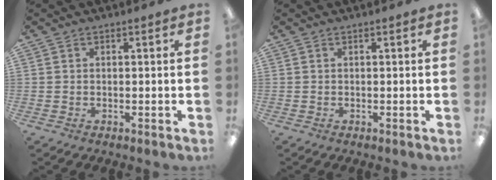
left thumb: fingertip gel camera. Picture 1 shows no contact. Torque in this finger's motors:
{"motor_torque": [-0.03, -0.03, -0.07, 0.09, 0.00]}